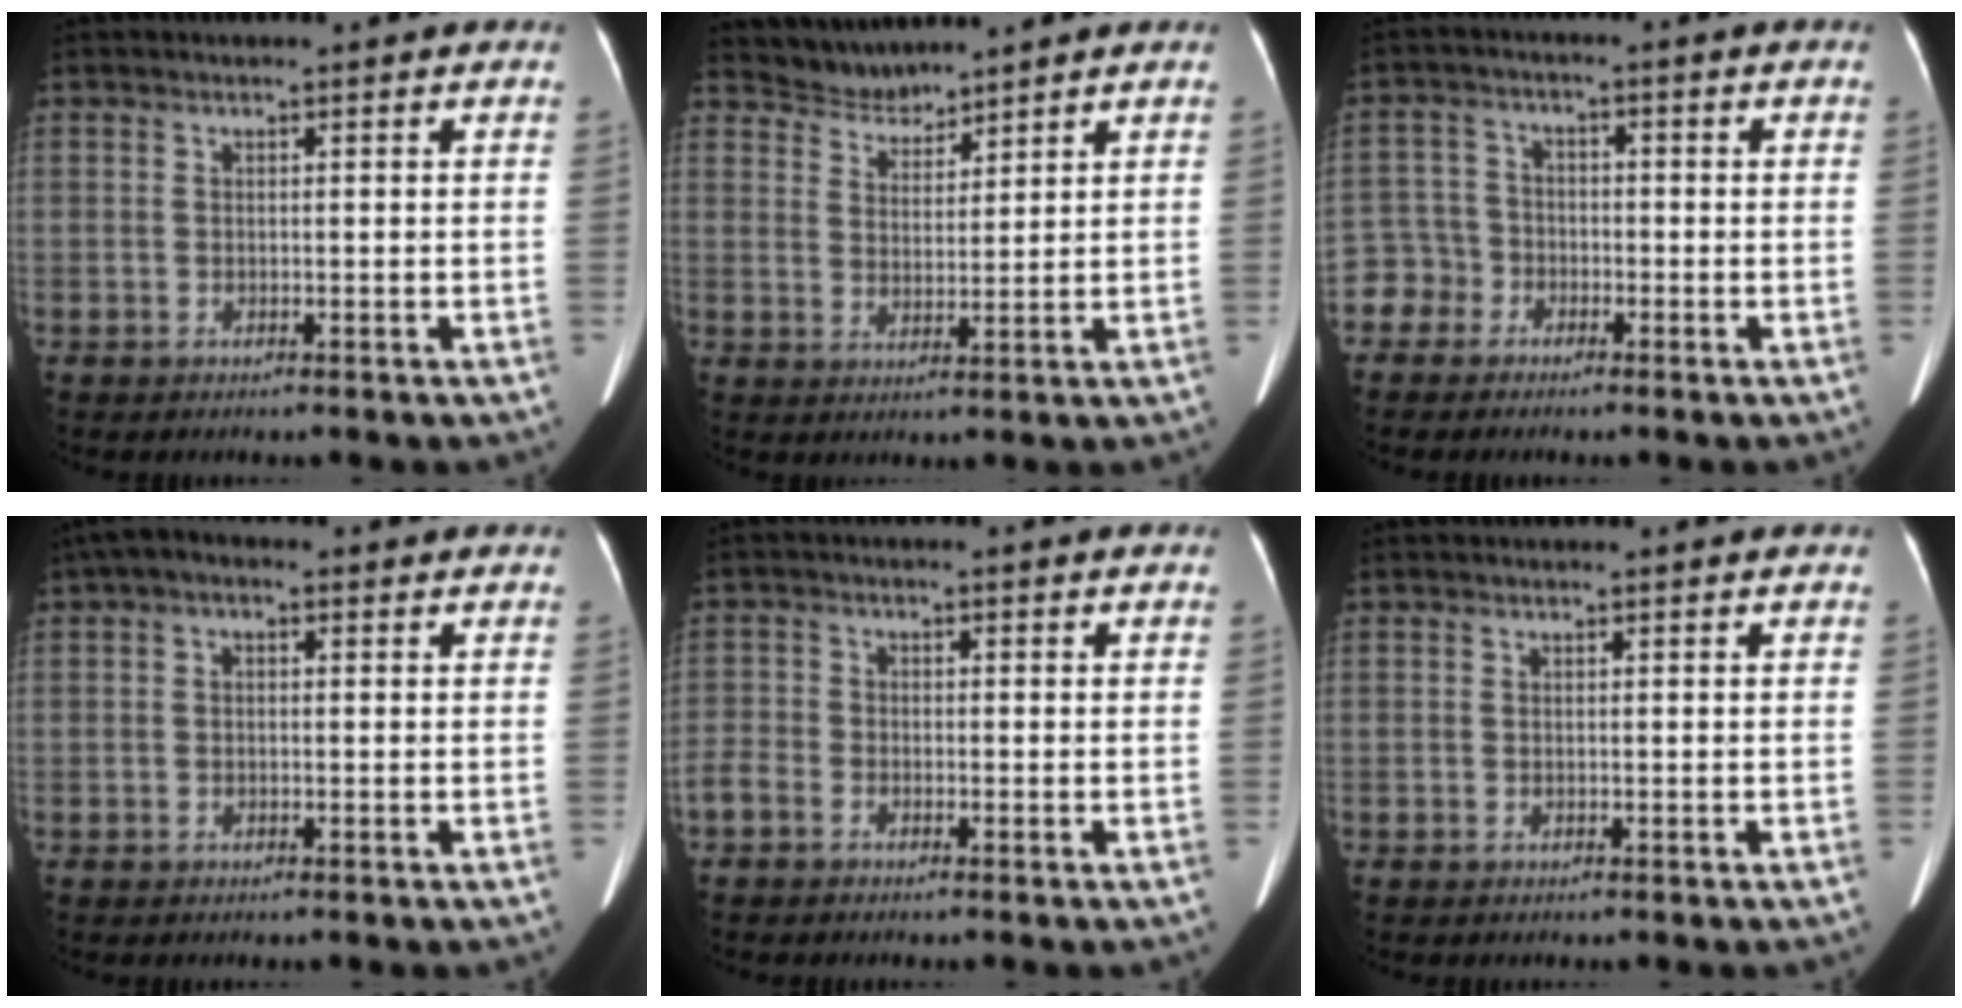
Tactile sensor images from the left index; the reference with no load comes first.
{"total": 3.6, "force": [3.6, 0.5, -0.4], "torque": [0.003, 0.010, 0.073]}
{"total": 4.4, "force": [-2.6, 3.5, -0.3], "torque": [0.015, 0.014, -0.059]}
{"total": 3.2, "force": [1.1, 1.8, 2.4], "torque": [-0.046, 0.023, 0.012]}
{"total": 4.2, "force": [-2.6, 2.8, 1.7], "torque": [-0.042, 0.008, -0.053]}
{"total": 0.0}